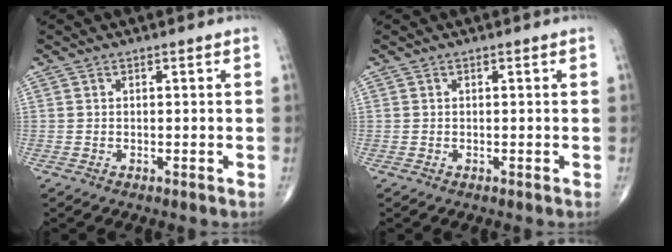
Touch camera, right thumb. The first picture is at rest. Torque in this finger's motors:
{"motor_torque": [0.00, 0.01, 0.00, 0.00, 0.00]}